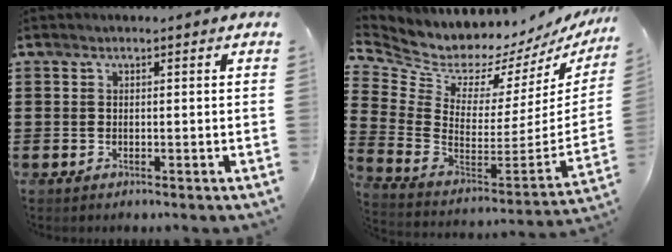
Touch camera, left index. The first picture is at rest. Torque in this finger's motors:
{"motor_torque": [1.73, -0.41, 0.06, -0.03]}